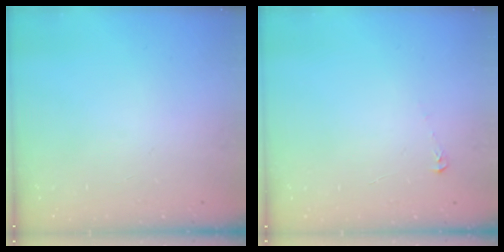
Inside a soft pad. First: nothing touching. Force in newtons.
{"total": 3.5, "press": 3.5, "slide": 0.3}